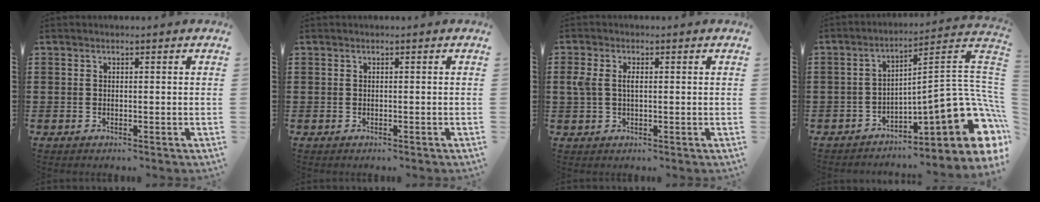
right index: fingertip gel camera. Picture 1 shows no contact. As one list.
[{"total": 0.0}, {"total": 2.9, "force": [0.3, 1.6, 2.4], "torque": [-0.064, 0.003, -0.001]}, {"total": 12.5, "force": [-4.2, 4.3, 11.0], "torque": [-0.136, -0.015, -0.073]}]